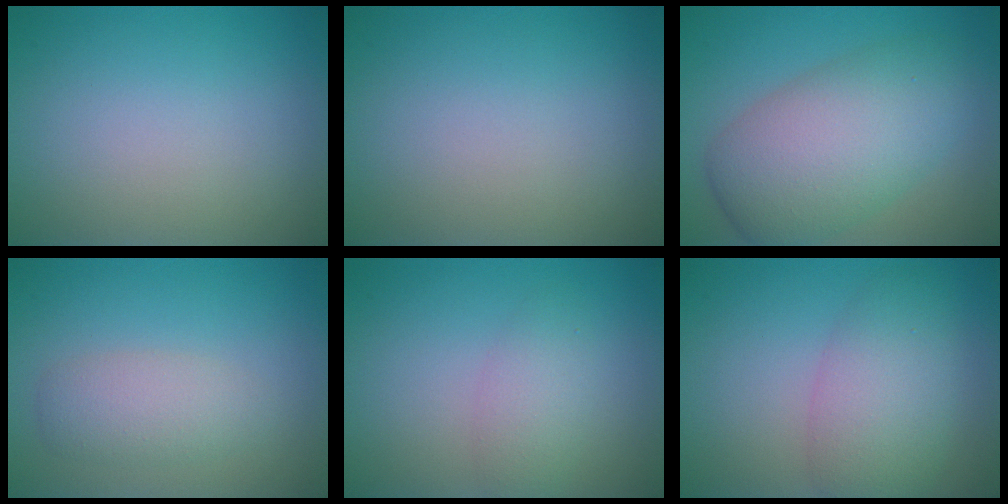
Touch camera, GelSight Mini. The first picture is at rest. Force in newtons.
{"total": 0.0}
{"total": 8.4, "press": 8.4, "slide": 0.1}
{"total": 2.8, "press": 2.8, "slide": 0.2}
{"total": 2.3, "press": 2.3, "slide": 0.0}
{"total": 5.3, "press": 5.2, "slide": 0.2}